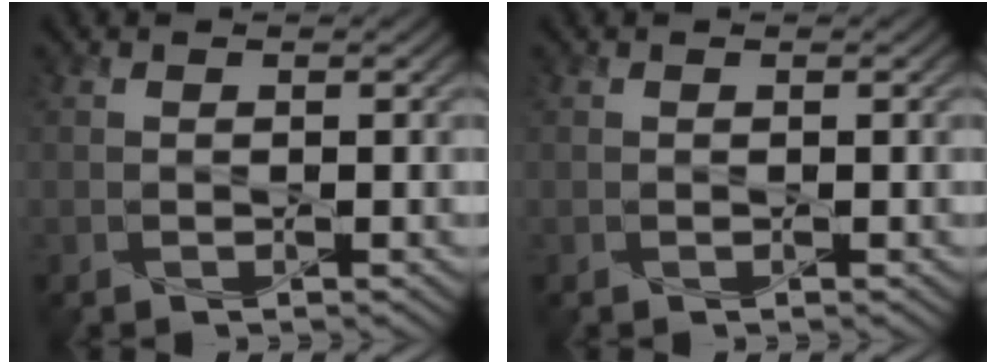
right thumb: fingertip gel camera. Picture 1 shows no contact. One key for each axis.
{"total": 0.0}